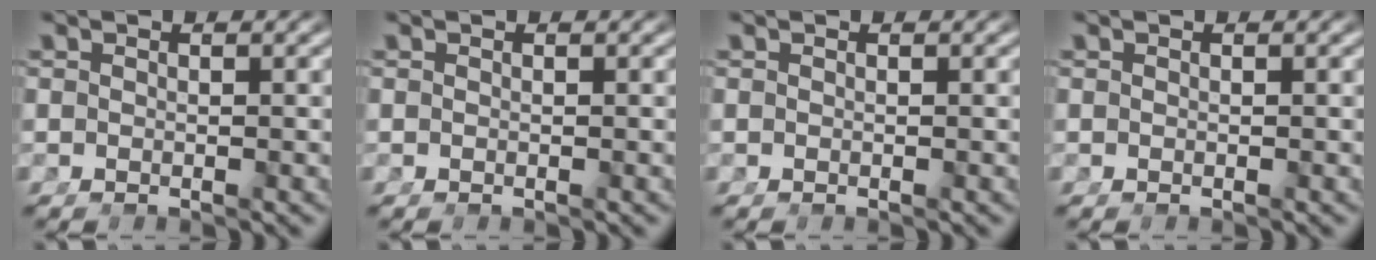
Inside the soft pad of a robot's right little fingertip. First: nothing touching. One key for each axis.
{"total": 0.0}
{"total": 0.0}
{"total": 0.0}